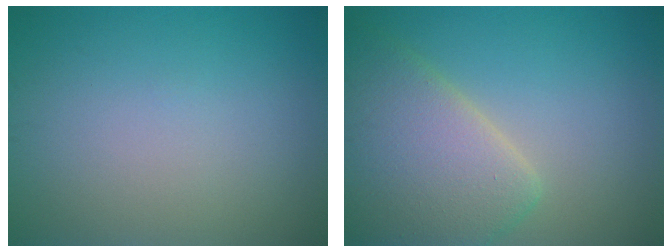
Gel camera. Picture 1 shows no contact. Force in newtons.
{"total": 7.3, "press": 7.3, "slide": 0.6}